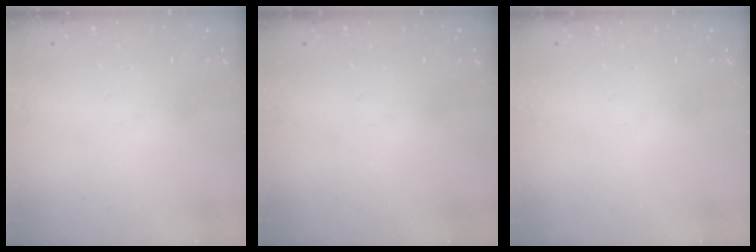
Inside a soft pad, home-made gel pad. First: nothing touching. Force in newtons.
{"total": 0.0}
{"total": 0.0}